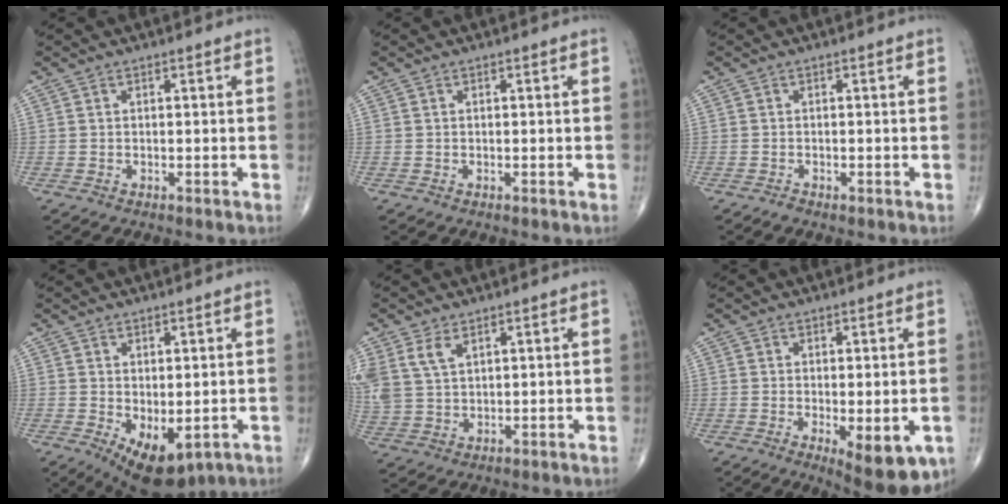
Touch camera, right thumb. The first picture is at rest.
{"total": 0.0}
{"total": 0.6, "force": [-0.5, 0.3, 0.1], "torque": [-0.003, -0.001, -0.011]}
{"total": 8.9, "force": [-2.7, 4.6, 7.1], "torque": [-0.096, -0.008, -0.023]}
{"total": 6.6, "force": [3.4, 3.9, 4.1], "torque": [-0.090, -0.004, 0.080]}
{"total": 9.9, "force": [-3.4, 3.9, 8.4], "torque": [-0.103, -0.014, -0.042]}